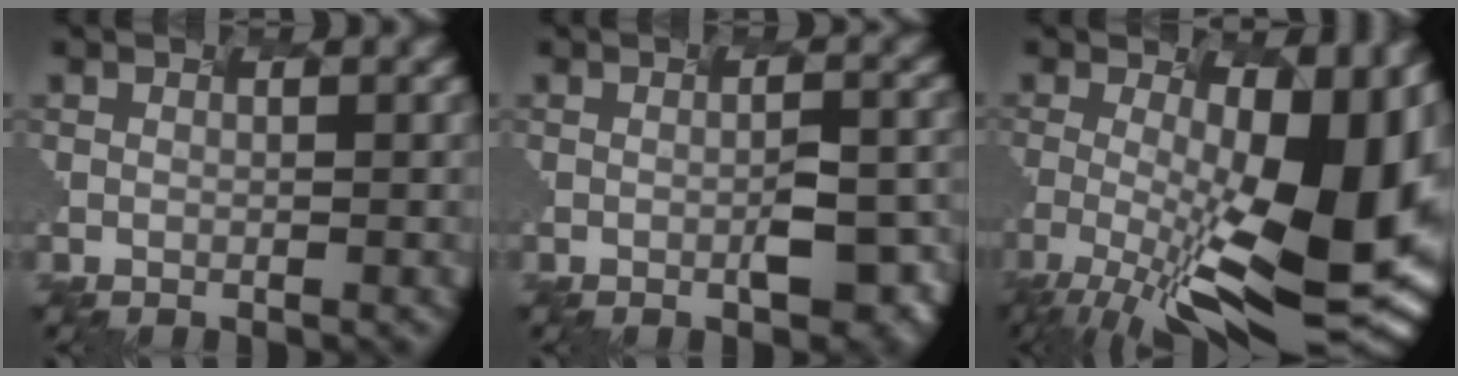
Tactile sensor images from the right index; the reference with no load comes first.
{"total": 3.5, "force": [-1.5, 0.5, 3.1], "torque": [-0.063, -0.017, 0.009]}
{"total": 13.2, "force": [-2.9, 4.4, 12.0], "torque": [-0.193, -0.016, -0.017]}